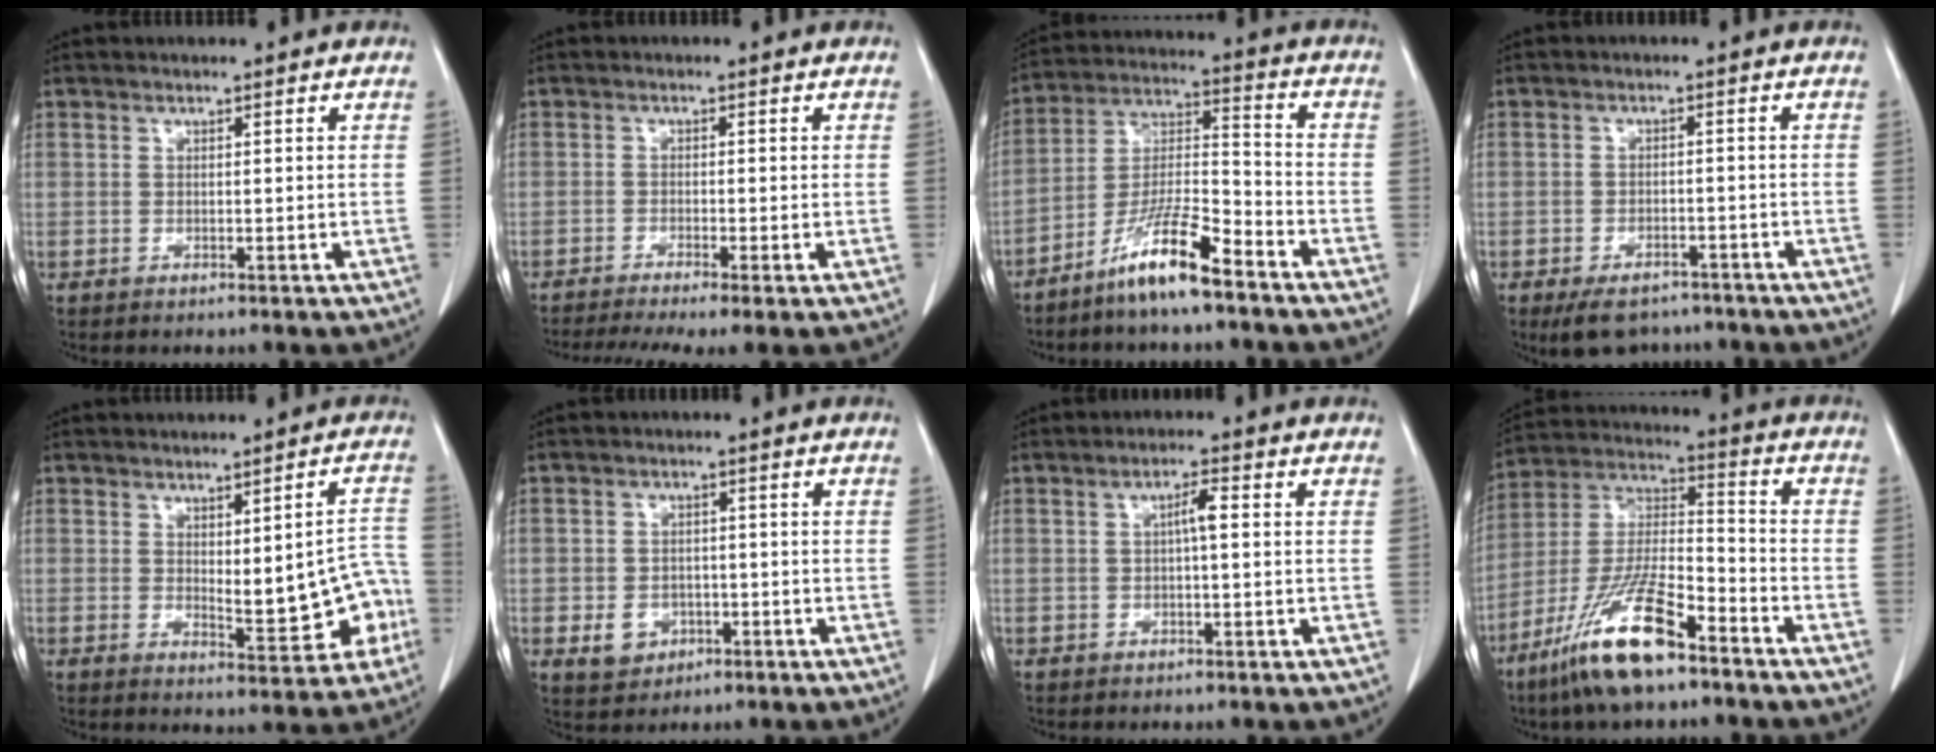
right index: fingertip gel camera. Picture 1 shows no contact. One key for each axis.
{"total": 8.1, "fx": -5.9, "fy": 0.7, "fz": 5.4, "tx": -0.087, "ty": -0.011, "tz": -0.096}
{"total": 11.3, "fx": -7.9, "fy": 1.0, "fz": 7.9, "tx": -0.157, "ty": -0.009, "tz": -0.153}
{"total": 7.4, "fx": -6.1, "fy": 3.3, "fz": 2.6, "tx": -0.034, "ty": -0.003, "tz": -0.089}
{"total": 9.6, "fx": -1.4, "fy": 3.0, "fz": 9.0, "tx": -0.102, "ty": 0.016, "tz": -0.008}
{"total": 4.4, "fx": -1.5, "fy": 3.8, "fz": 1.8, "tx": -0.025, "ty": 0.004, "tz": -0.012}
{"total": 2.6, "fx": 0.2, "fy": 0.4, "fz": 2.6, "tx": -0.044, "ty": 0.005, "tz": 0.003}
{"total": 15.5, "fx": -10.0, "fy": 3.2, "fz": 11.4, "tx": -0.235, "ty": -0.013, "tz": -0.186}